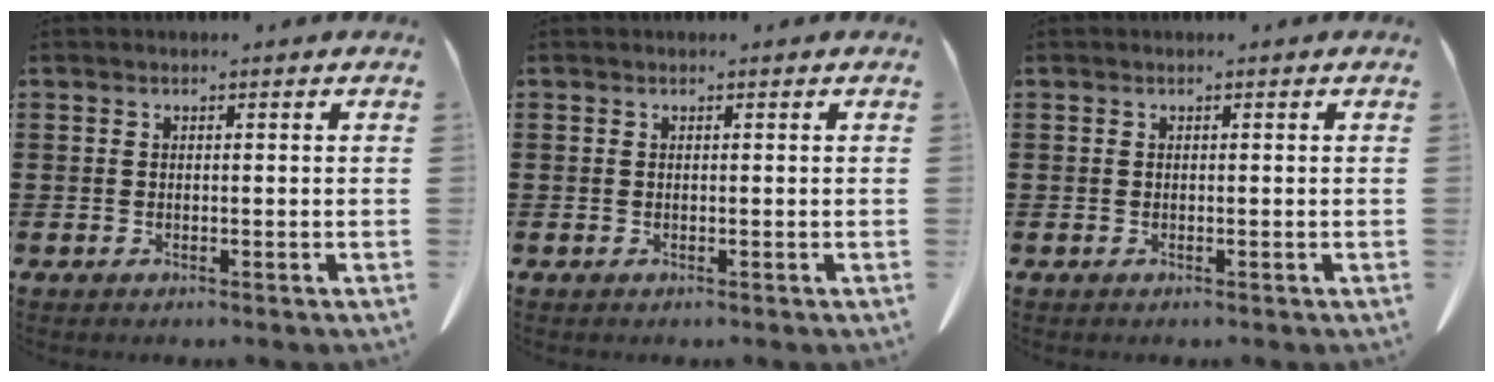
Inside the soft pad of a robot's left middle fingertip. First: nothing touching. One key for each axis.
{"total": 0.0}
{"total": 0.0}